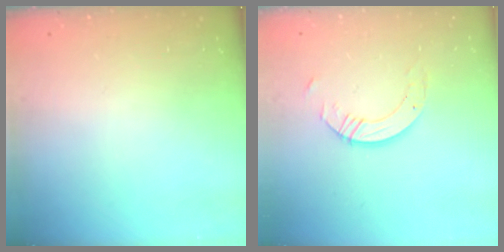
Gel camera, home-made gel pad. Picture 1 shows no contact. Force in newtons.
{"total": 6.3, "press": 6.3, "slide": 0.5}